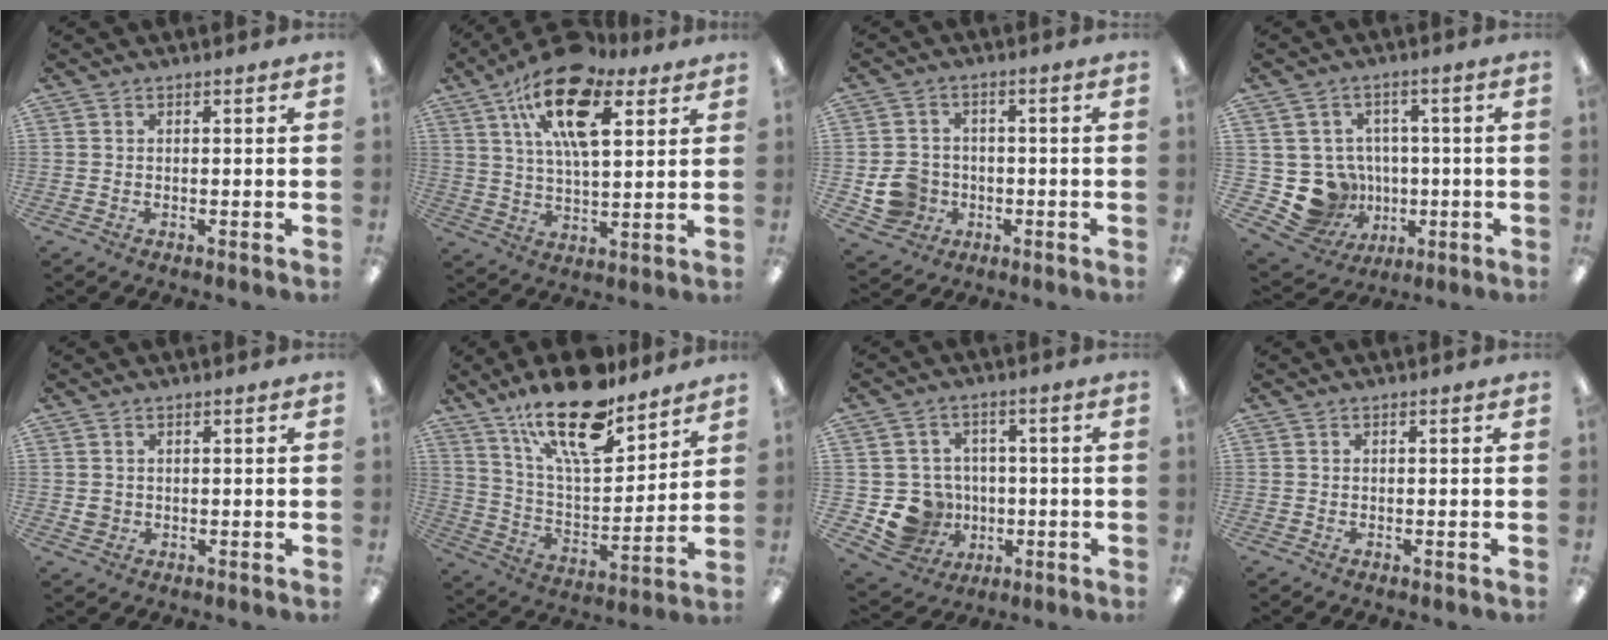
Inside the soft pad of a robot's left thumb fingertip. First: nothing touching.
{"total": 19.9, "force": [10.4, 9.0, 14.3], "torque": [-0.245, -0.030, 0.173]}
{"total": 7.7, "force": [-1.6, 7.1, 2.3], "torque": [-0.062, 0.015, -0.022]}
{"total": 11.9, "force": [-1.5, 11.3, 3.5], "torque": [-0.098, 0.000, -0.009]}
{"total": 1.9, "force": [0.5, 1.8, 0.6], "torque": [-0.006, 0.000, 0.006]}
{"total": 22.0, "force": [15.5, 8.0, 13.4], "torque": [-0.224, -0.091, 0.265]}
{"total": 10.6, "force": [-1.9, 10.0, 2.9], "torque": [-0.082, 0.012, -0.021]}
{"total": 0.0}